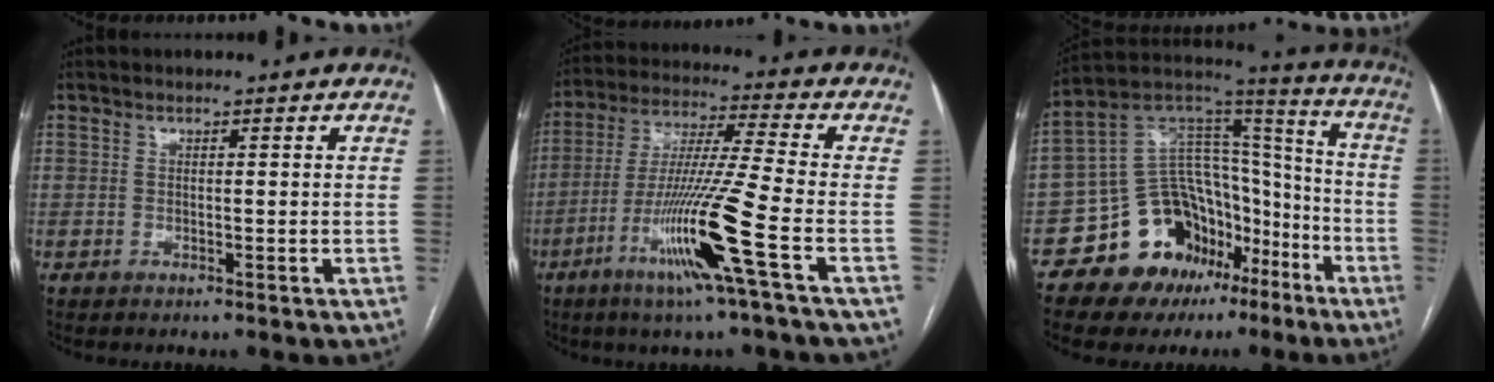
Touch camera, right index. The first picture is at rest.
{"total": 14.7, "force": [-5.9, -1.8, 13.3], "torque": [-0.265, -0.021, -0.115]}
{"total": 18.2, "force": [-10.2, 11.9, 9.2], "torque": [-0.135, 0.081, -0.158]}